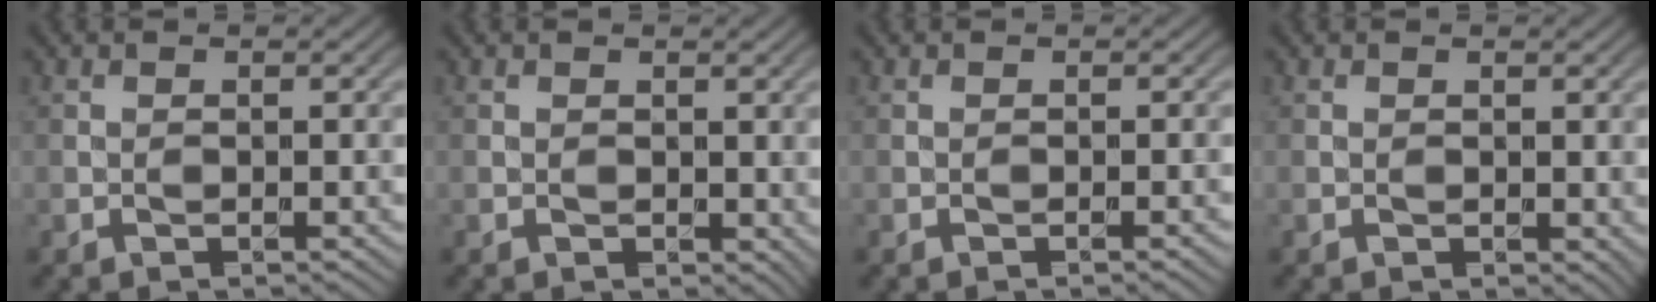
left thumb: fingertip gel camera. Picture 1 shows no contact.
{"total": 1.1, "force": [0.3, 0.8, 0.7], "torque": [-0.009, -0.004, 0.008]}
{"total": 0.7, "force": [-0.3, 0.0, 0.6], "torque": [-0.007, 0.001, -0.007]}
{"total": 0.8, "force": [0.1, 0.6, 0.6], "torque": [-0.005, -0.004, 0.004]}